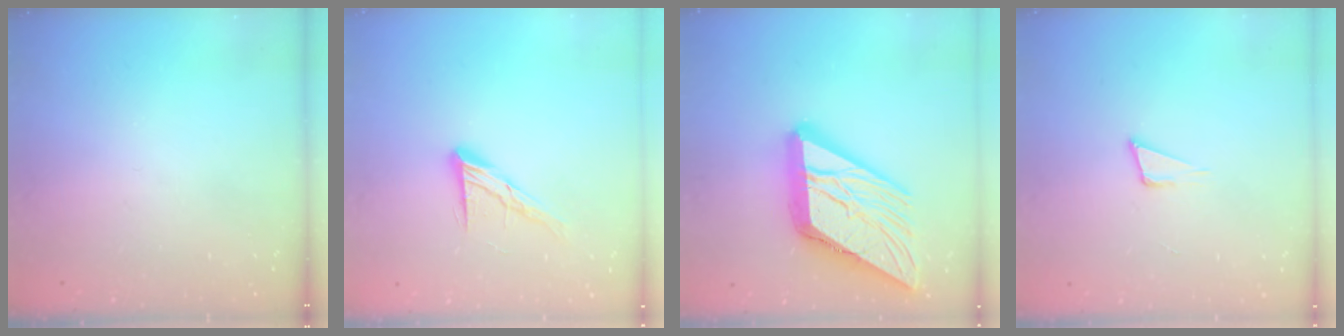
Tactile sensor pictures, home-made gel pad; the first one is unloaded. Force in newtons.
{"total": 10.6, "press": 10.6, "slide": 0.8}
{"total": 24.2, "press": 24.1, "slide": 2.8}
{"total": 4.6, "press": 3.4, "slide": 3.2}